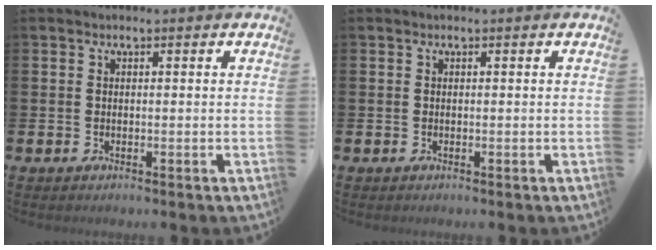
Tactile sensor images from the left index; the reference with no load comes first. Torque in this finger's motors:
{"motor_torque": [-0.17, 0.15, 0.01, 0.00]}